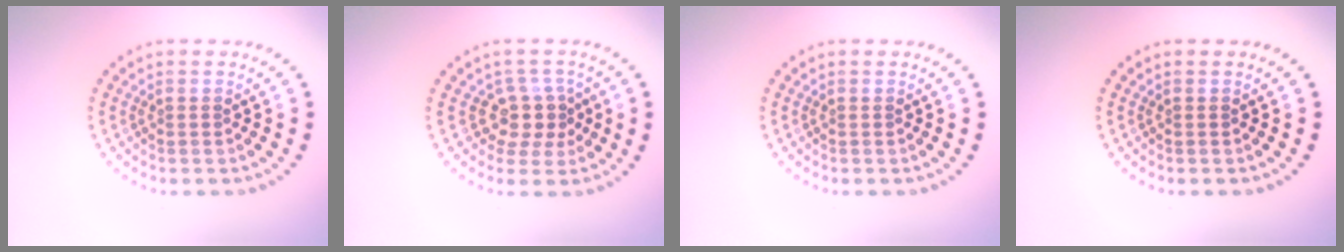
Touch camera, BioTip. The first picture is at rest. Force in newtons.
{"total": 2.9, "press": 2.3, "slide": 1.8}
{"total": 0.0}
{"total": 0.0}